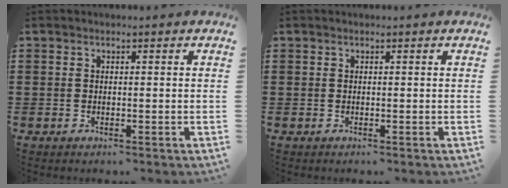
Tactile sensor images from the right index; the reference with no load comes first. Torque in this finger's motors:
{"motor_torque": [-0.37, 0.47, -0.38, -0.18]}